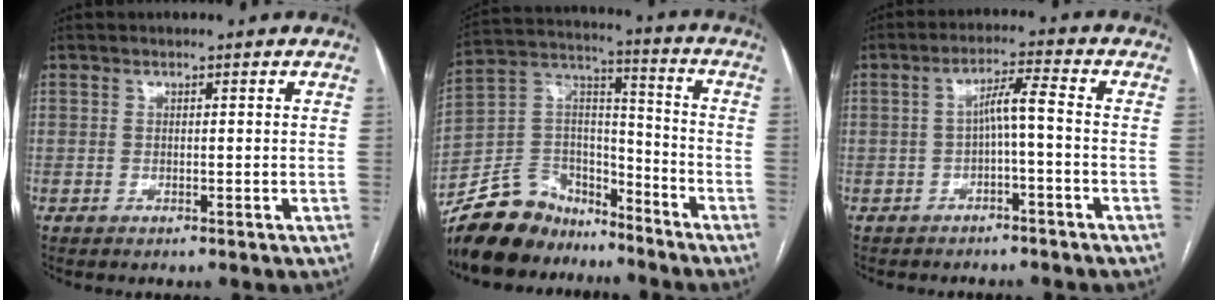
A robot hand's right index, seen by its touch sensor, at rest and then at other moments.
{"total": 13.7, "force": [-11.6, 6.7, 2.6], "torque": [-0.056, 0.060, -0.211]}
{"total": 4.3, "force": [-0.9, 0.1, 4.2], "torque": [-0.072, 0.020, -0.013]}